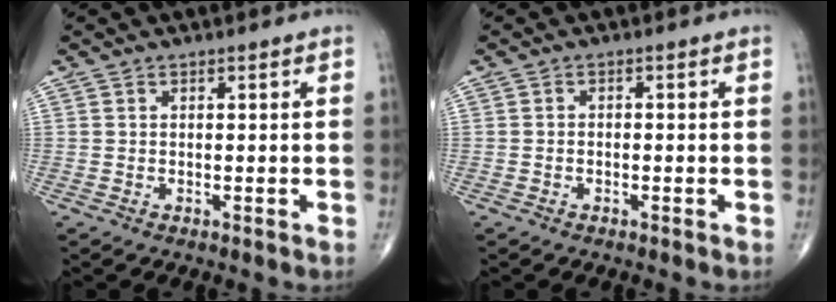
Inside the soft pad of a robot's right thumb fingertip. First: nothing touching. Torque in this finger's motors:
{"motor_torque": [-0.35, -0.37, -0.03, 0.08, -0.01]}